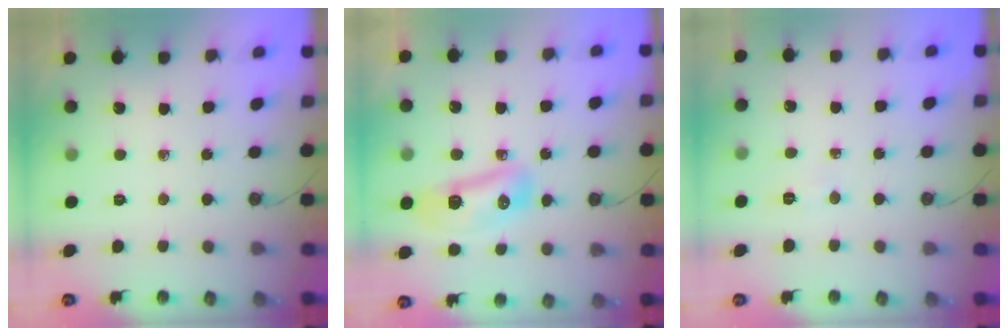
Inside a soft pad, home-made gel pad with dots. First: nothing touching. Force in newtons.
{"total": 9.9, "press": 9.8, "slide": 1.5}
{"total": 4.2, "press": 4.2, "slide": 0.6}